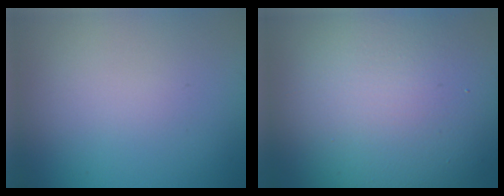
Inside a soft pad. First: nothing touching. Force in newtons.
{"total": 16.3, "press": 16.3, "slide": 0.7}